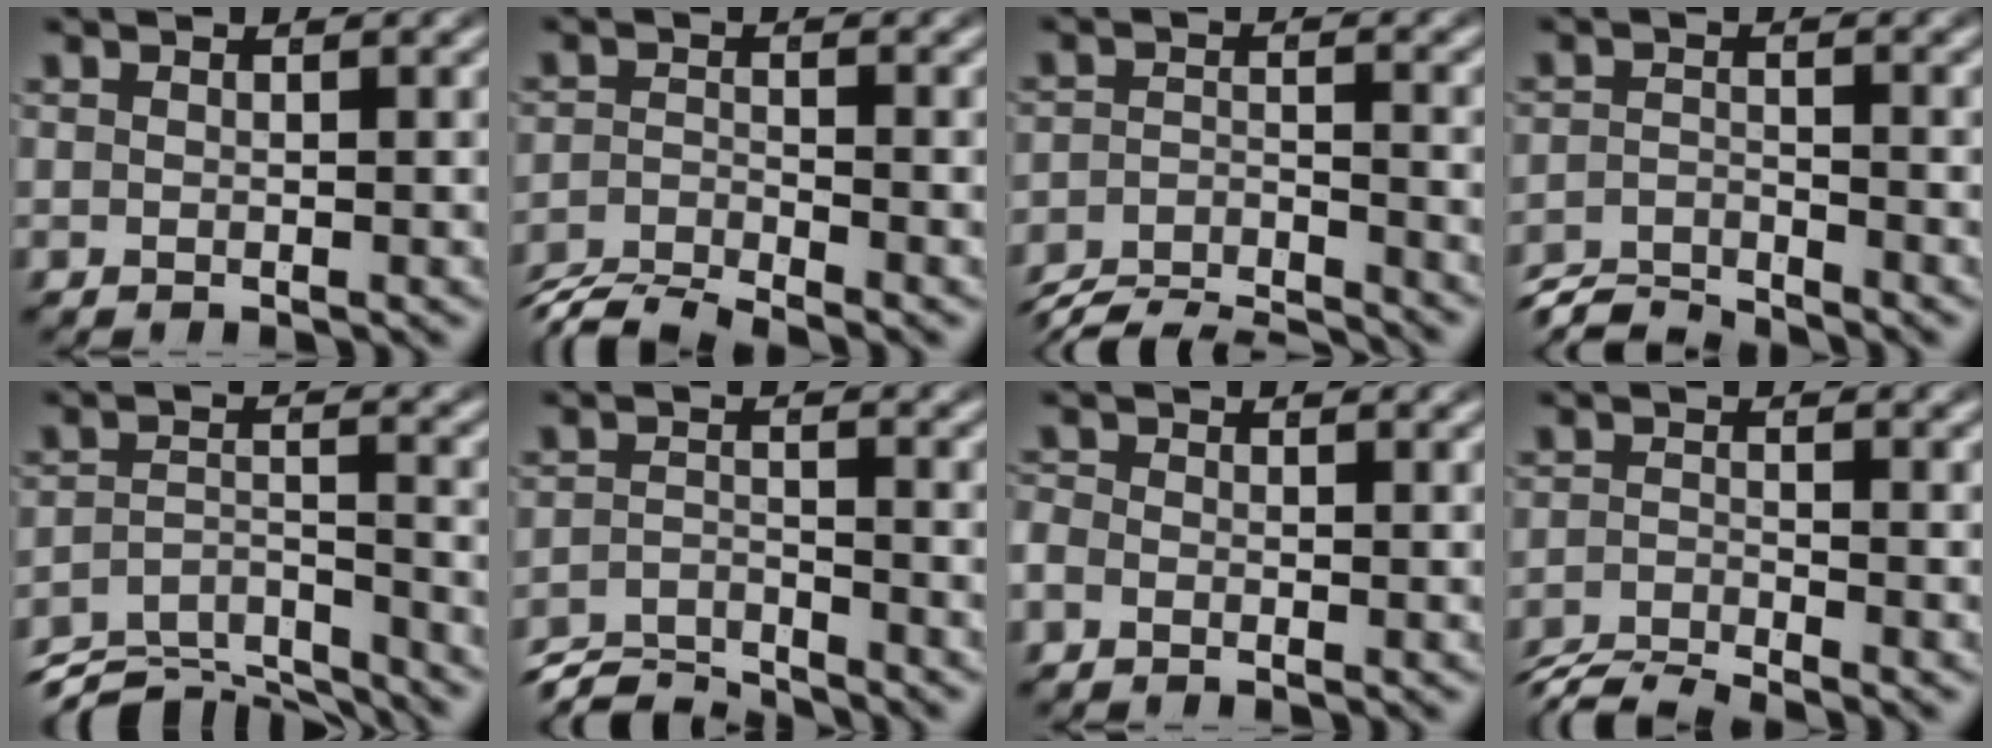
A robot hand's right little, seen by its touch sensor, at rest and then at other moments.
{"total": 4.7, "force": [-4.4, 0.9, 1.4], "torque": [-0.020, -0.016, -0.070]}
{"total": 8.2, "force": [-7.6, 2.2, 2.4], "torque": [-0.029, -0.031, -0.115]}
{"total": 4.6, "force": [-4.4, 0.9, 1.0], "torque": [-0.013, -0.017, -0.070]}
{"total": 8.9, "force": [-7.3, 3.7, 3.6], "torque": [-0.051, -0.038, -0.112]}
{"total": 5.3, "force": [-4.8, 1.5, 1.8], "torque": [-0.023, -0.021, -0.075]}
{"total": 1.6, "force": [-0.8, 1.2, 0.6], "torque": [-0.023, -0.009, -0.016]}
{"total": 4.4, "force": [-4.2, 0.7, 1.0], "torque": [-0.014, -0.018, -0.068]}